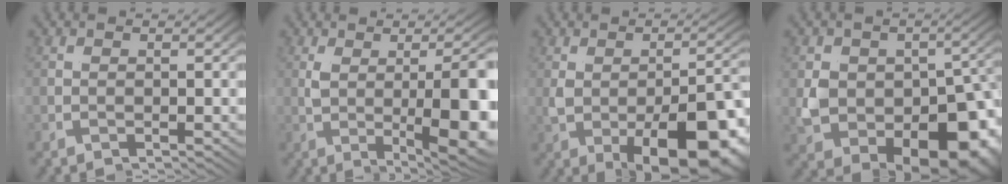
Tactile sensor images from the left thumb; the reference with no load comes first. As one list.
[{"total": 6.9, "force": [-0.6, -0.4, 6.9], "torque": [-0.099, 0.015, -0.003]}, {"total": 7.8, "force": [-2.1, 1.6, 7.4], "torque": [-0.113, -0.005, -0.019]}, {"total": 13.3, "force": [-2.0, 9.1, 9.6], "torque": [-0.158, -0.036, -0.019]}]